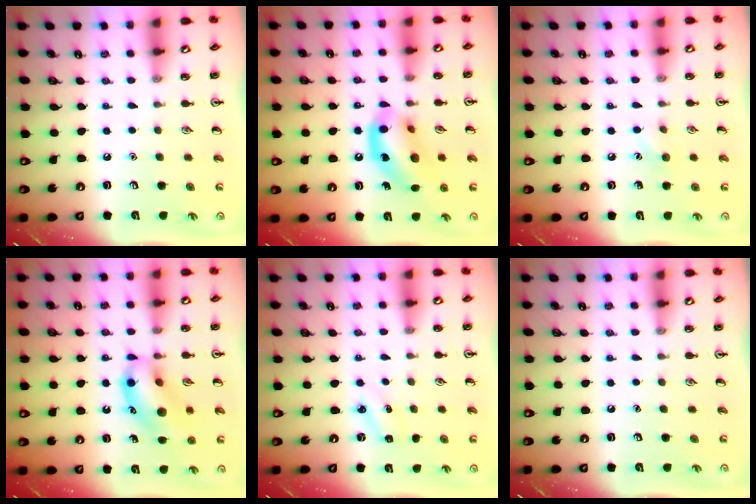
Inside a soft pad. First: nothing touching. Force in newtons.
{"total": 13.7, "press": 13.3, "slide": 3.2}
{"total": 6.2, "press": 5.9, "slide": 1.9}
{"total": 14.2, "press": 14.1, "slide": 1.7}
{"total": 2.5, "press": 2.4, "slide": 0.8}
{"total": 0.0}